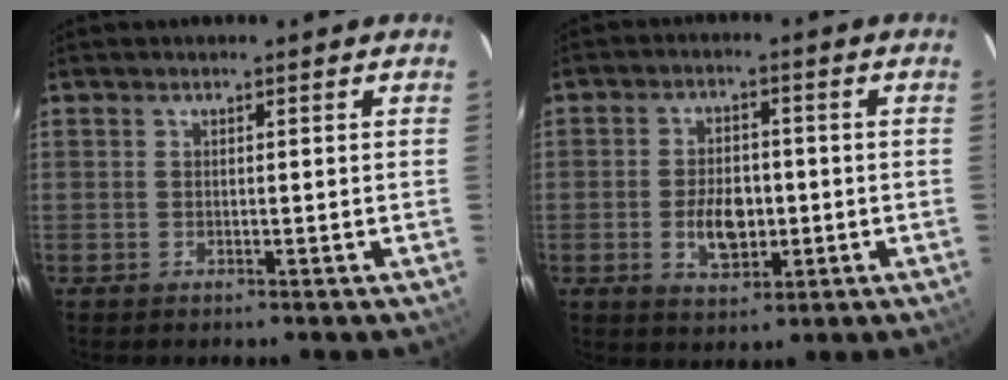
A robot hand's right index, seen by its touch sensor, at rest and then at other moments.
{"total": 7.4, "force": [-1.4, 4.6, 5.6], "torque": [-0.105, 0.004, -0.016]}